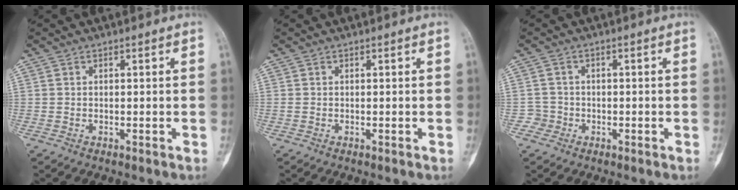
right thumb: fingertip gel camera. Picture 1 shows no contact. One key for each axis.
{"total": 0.0}
{"total": 2.2, "fx": -0.8, "fy": 2.0, "fz": -0.3, "tx": 0.021, "ty": 0.010, "tz": -0.020}